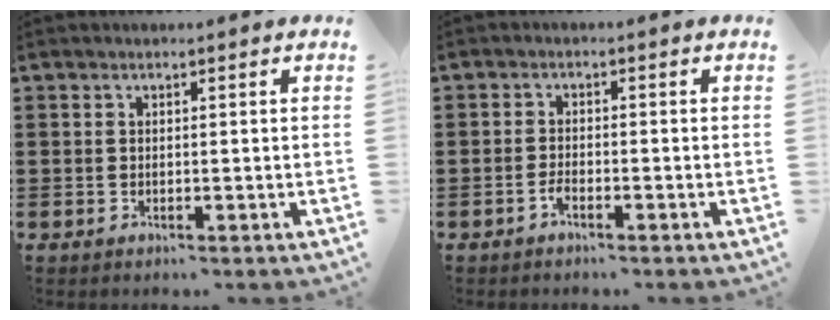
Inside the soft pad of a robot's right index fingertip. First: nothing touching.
{"total": 1.6, "force": [-1.2, 0.3, 1.0], "torque": [-0.028, -0.005, -0.024]}